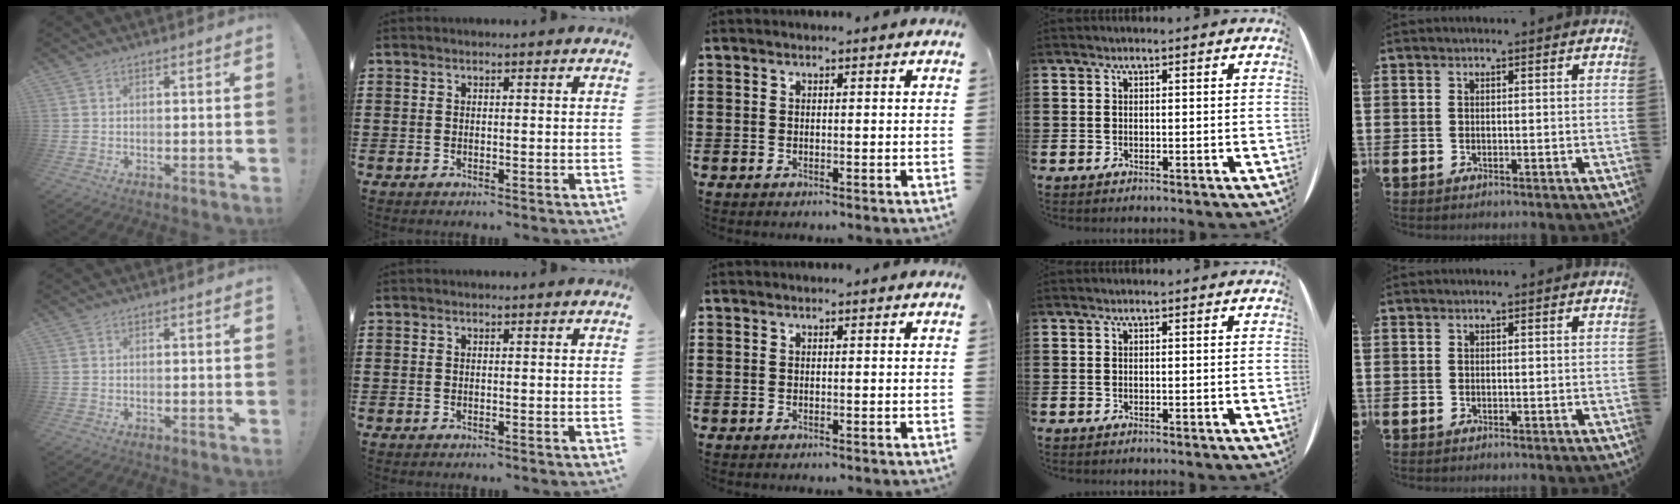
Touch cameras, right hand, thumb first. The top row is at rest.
{}